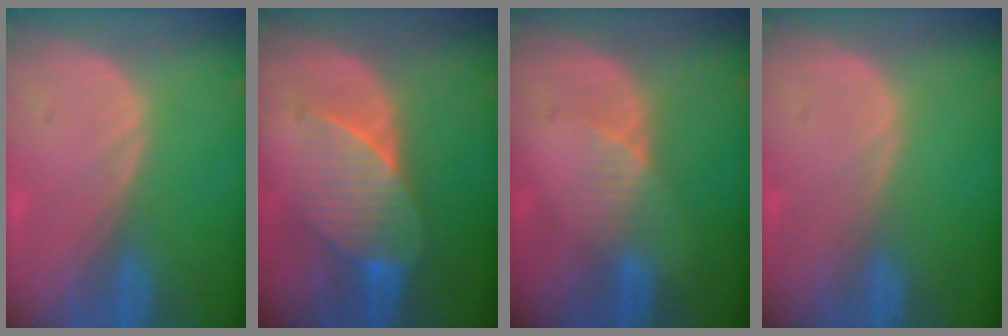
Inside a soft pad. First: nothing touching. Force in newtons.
{"total": 7.3, "press": 6.9, "slide": 2.1}
{"total": 3.0, "press": 2.6, "slide": 1.5}
{"total": 0.0}